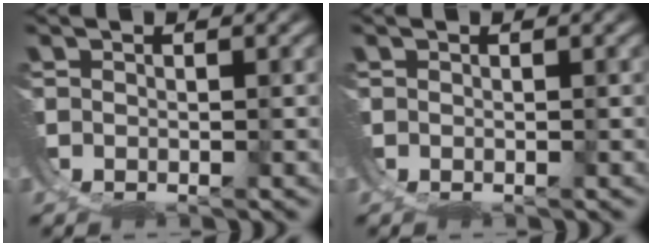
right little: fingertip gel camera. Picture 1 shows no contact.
{"total": 0.0}